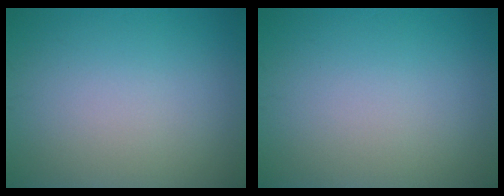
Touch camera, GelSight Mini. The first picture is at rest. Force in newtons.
{"total": 0.0}